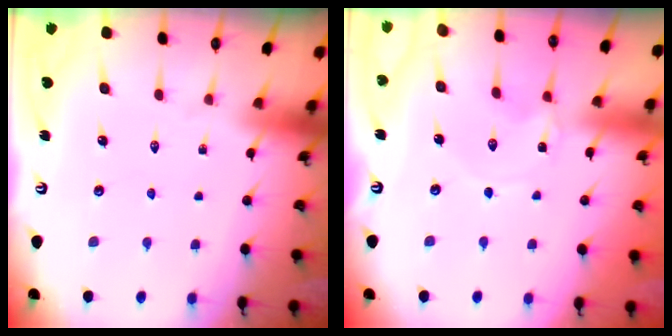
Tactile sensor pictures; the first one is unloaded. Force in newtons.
{"total": 1.1, "press": 1.1, "slide": 0.2}